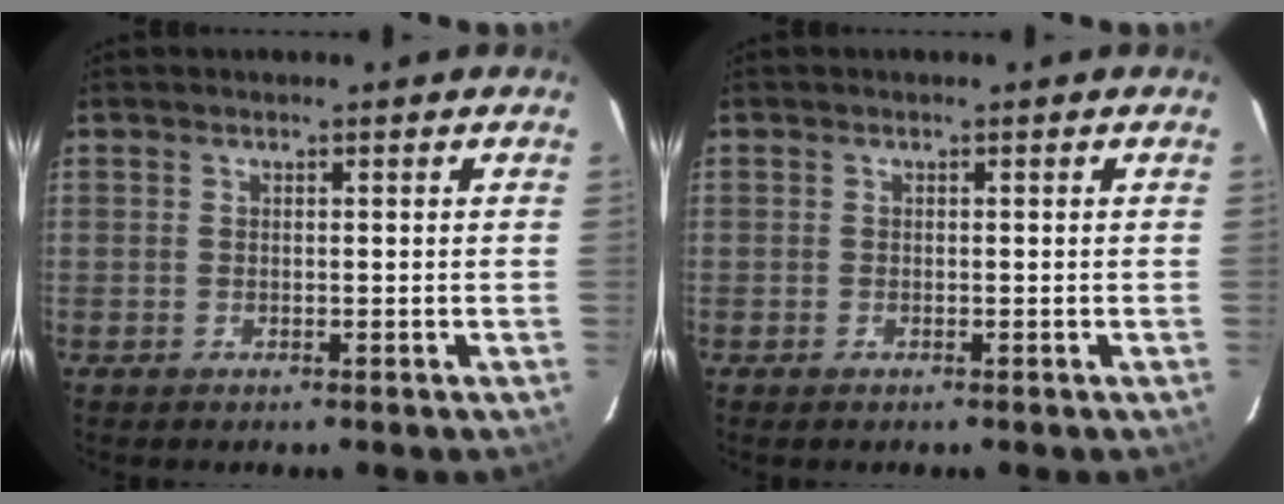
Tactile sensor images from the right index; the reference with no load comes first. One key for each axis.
{"total": 0.0}